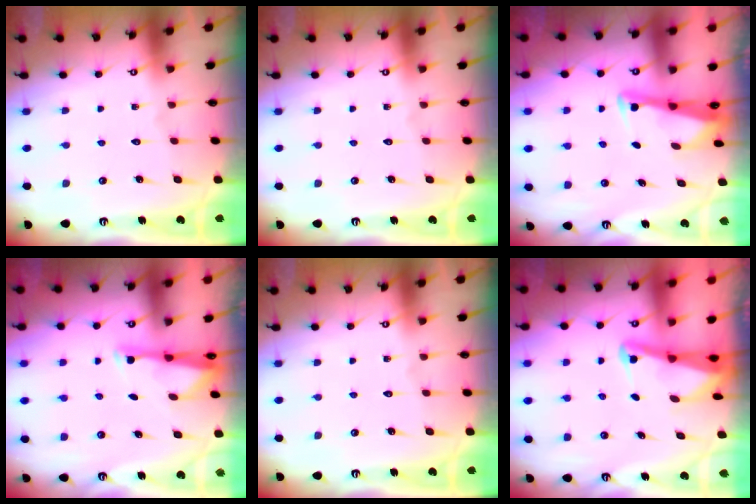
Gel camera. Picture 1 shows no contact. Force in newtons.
{"total": 0.0}
{"total": 2.9, "press": 2.9, "slide": 0.4}
{"total": 3.1, "press": 3.0, "slide": 0.6}
{"total": 0.0}
{"total": 2.5, "press": 2.5, "slide": 0.6}